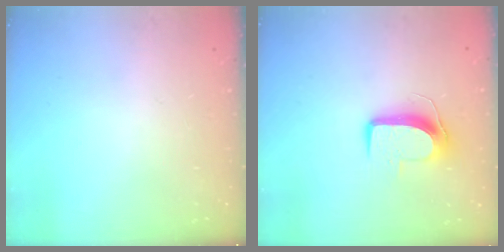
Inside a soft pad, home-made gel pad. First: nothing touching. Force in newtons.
{"total": 9.6, "press": 9.6, "slide": 0.3}